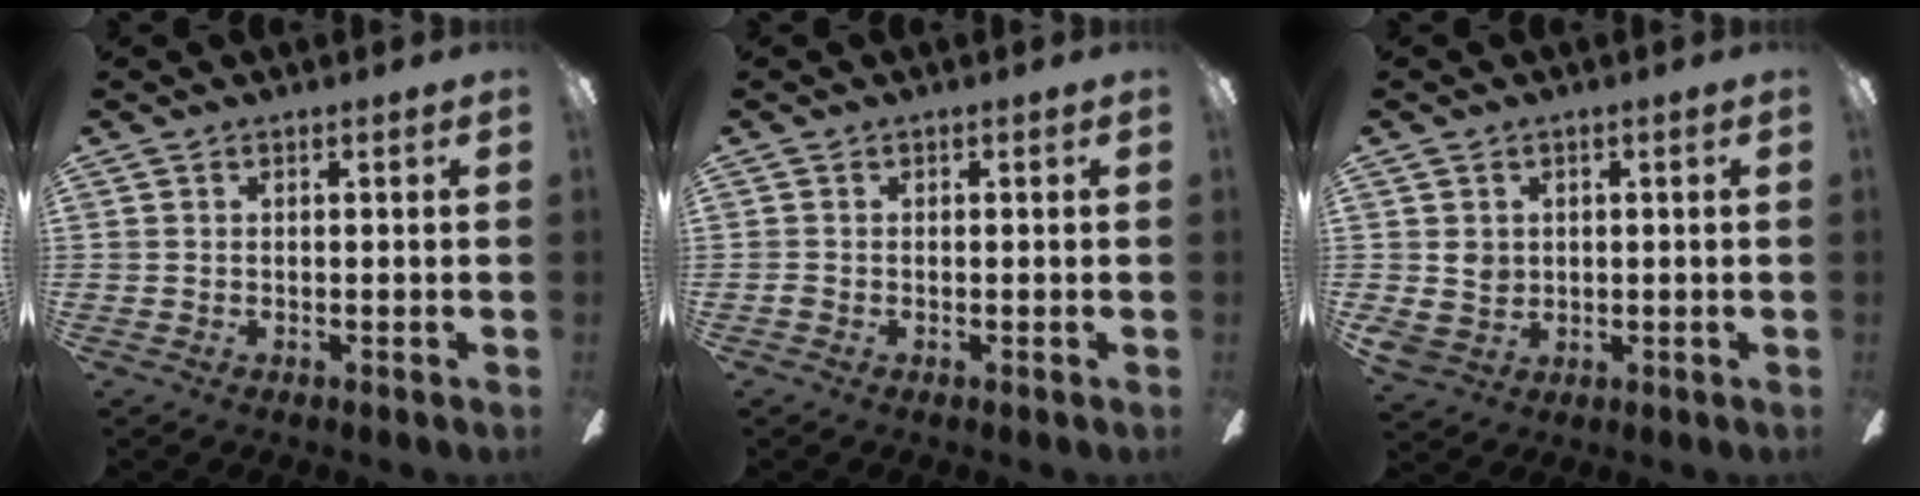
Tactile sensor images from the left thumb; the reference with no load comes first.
{"total": 0.7, "force": [-0.6, 0.3, 0.3], "torque": [-0.006, 0.001, -0.011]}
{"total": 4.2, "force": [1.0, 3.8, 1.4], "torque": [-0.020, 0.000, 0.019]}